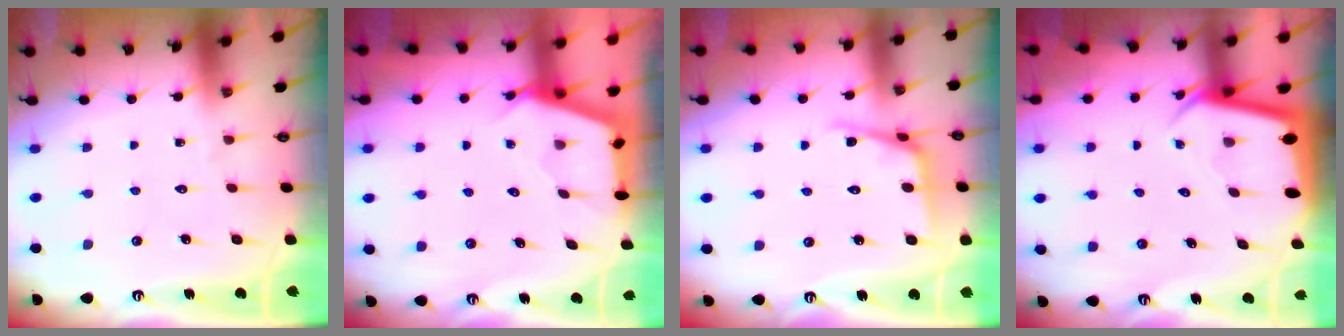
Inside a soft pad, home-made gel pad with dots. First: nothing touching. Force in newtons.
{"total": 2.9, "press": 2.8, "slide": 0.4}
{"total": 5.2, "press": 5.2, "slide": 0.6}
{"total": 2.8, "press": 2.8, "slide": 0.1}